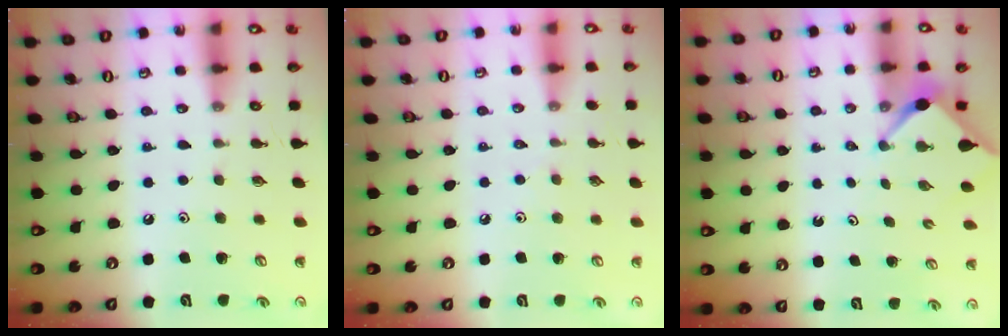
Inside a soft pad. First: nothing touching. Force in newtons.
{"total": 2.6, "press": 2.5, "slide": 0.6}
{"total": 2.5, "press": 2.5, "slide": 0.3}